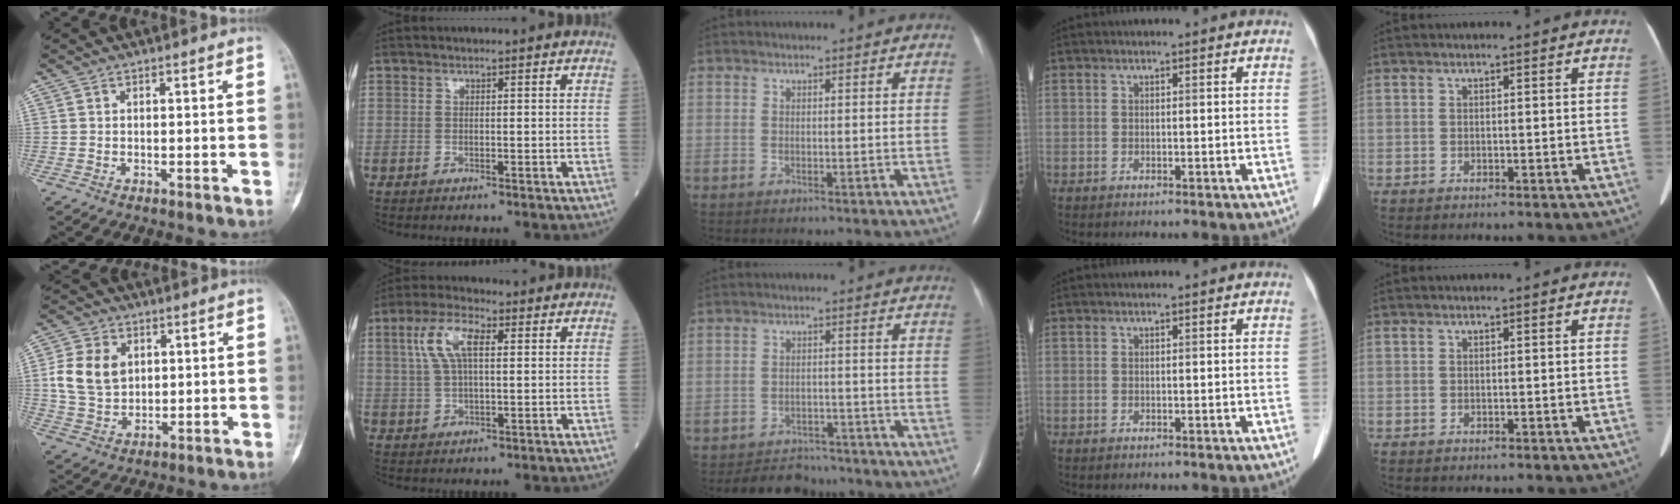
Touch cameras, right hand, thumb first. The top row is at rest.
{"thumb": {"total": 10.2, "force": [2.2, 7.6, 6.4], "torque": [-0.107, -0.004, 0.048]}, "index": {"total": 7.4, "force": [2.4, 2.5, 6.5], "torque": [-0.142, 0.017, 0.047]}, "middle": {"total": 6.5, "force": [-6.0, 2.5, 0.6], "torque": [-0.006, 0.002, -0.086]}}